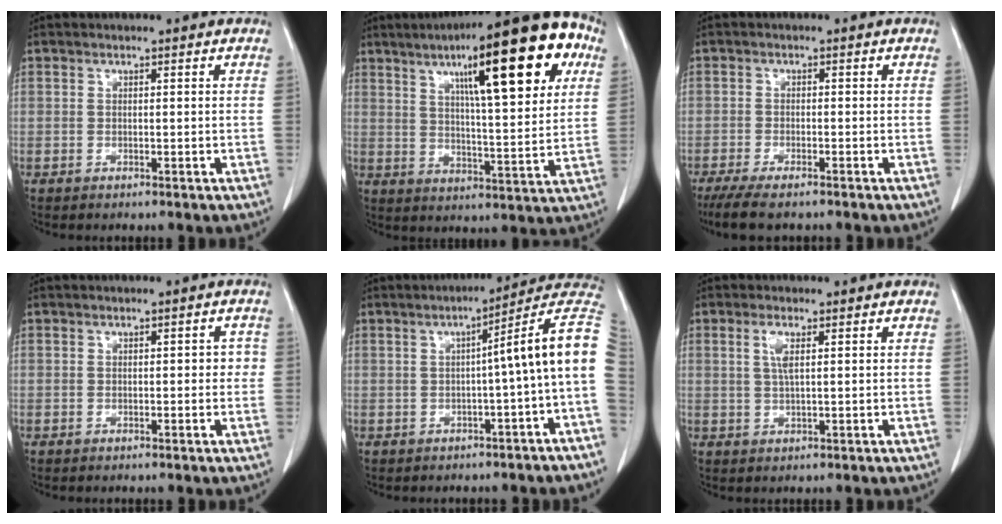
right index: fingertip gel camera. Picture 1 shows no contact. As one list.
[{"total": 21.3, "force": [9.6, 3.3, 18.8], "torque": [-0.267, 0.026, 0.137]}, {"total": 7.4, "force": [-5.9, 1.5, 4.2], "torque": [-0.067, -0.015, -0.094]}, {"total": 1.8, "force": [-0.1, 1.1, 1.4], "torque": [-0.012, 0.016, 0.000]}, {"total": 9.8, "force": [-0.5, -1.4, 9.7], "torque": [-0.110, 0.029, -0.016]}, {"total": 2.7, "force": [0.9, 0.4, 2.6], "torque": [-0.057, 0.001, 0.019]}]